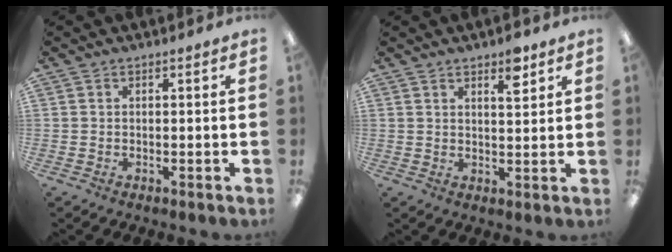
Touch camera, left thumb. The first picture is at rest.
{"total": 5.2, "force": [3.6, 1.8, 3.3], "torque": [-0.033, -0.018, 0.055]}